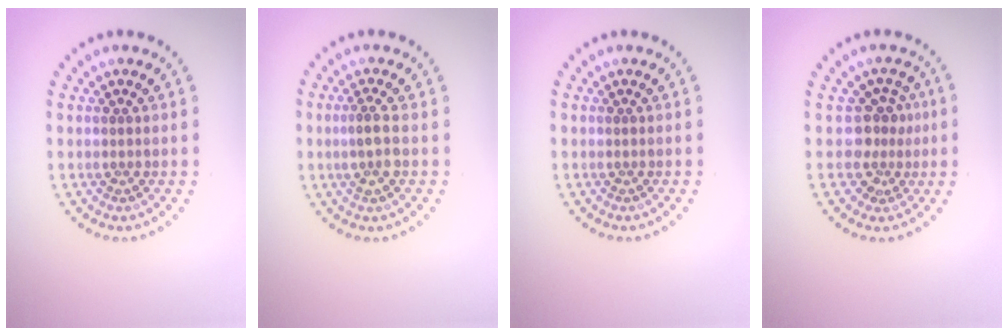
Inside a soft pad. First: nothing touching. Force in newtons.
{"total": 2.0, "press": 1.9, "slide": 0.7}
{"total": 0.0}
{"total": 2.7, "press": 2.0, "slide": 1.9}